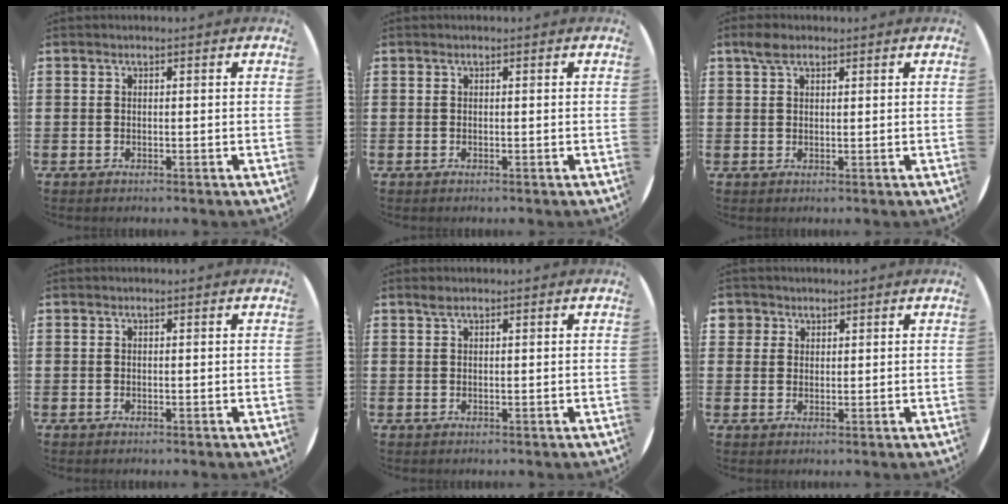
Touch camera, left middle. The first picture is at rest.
{"total": 0.0}
{"total": 2.3, "force": [1.7, 1.1, 1.2], "torque": [-0.018, 0.003, 0.029]}
{"total": 0.0}
{"total": 0.7, "force": [0.6, 0.1, 0.4], "torque": [-0.009, 0.001, 0.011]}
{"total": 2.1, "force": [1.4, 1.5, 0.0], "torque": [0.003, 0.004, 0.026]}